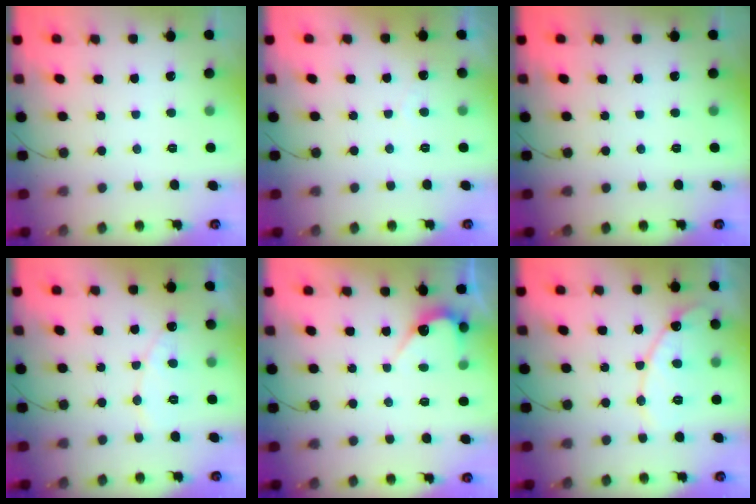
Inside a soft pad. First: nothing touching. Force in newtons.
{"total": 1.8, "press": 1.8, "slide": 0.1}
{"total": 0.0}
{"total": 7.2, "press": 7.2, "slide": 0.5}
{"total": 3.9, "press": 3.9, "slide": 0.2}
{"total": 12.5, "press": 12.5, "slide": 1.1}